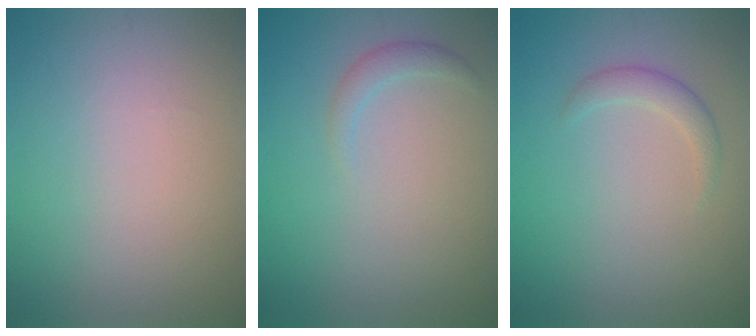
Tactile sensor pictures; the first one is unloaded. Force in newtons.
{"total": 1.2, "press": 1.2, "slide": 0.2}
{"total": 1.6, "press": 1.6, "slide": 0.0}